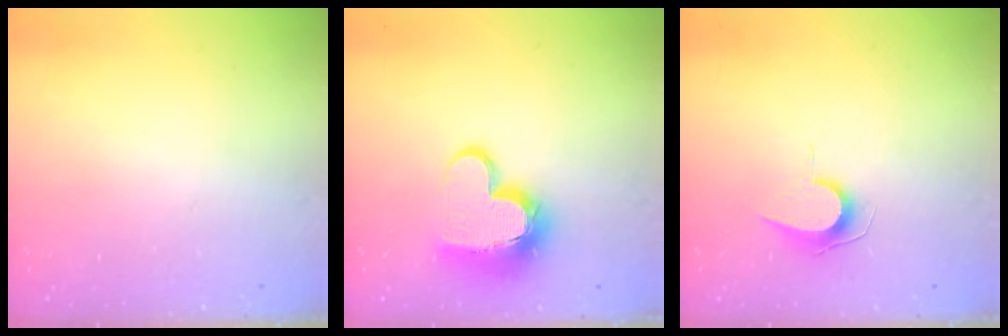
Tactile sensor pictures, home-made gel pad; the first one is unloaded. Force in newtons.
{"total": 12.7, "press": 12.7, "slide": 1.4}
{"total": 6.8, "press": 6.8, "slide": 0.7}